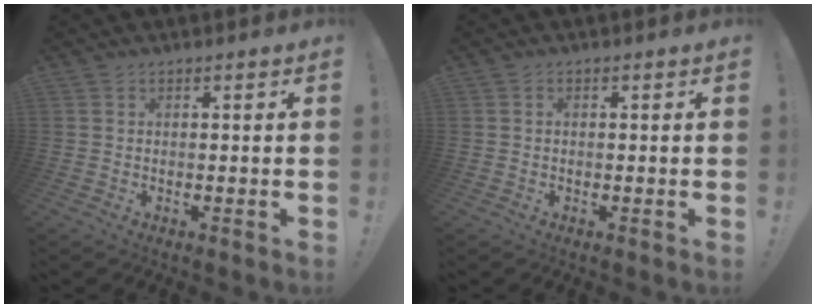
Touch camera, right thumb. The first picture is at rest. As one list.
[{"total": 0.6, "force": [-0.1, 0.4, 0.4], "torque": [-0.012, 0.003, -0.002]}]